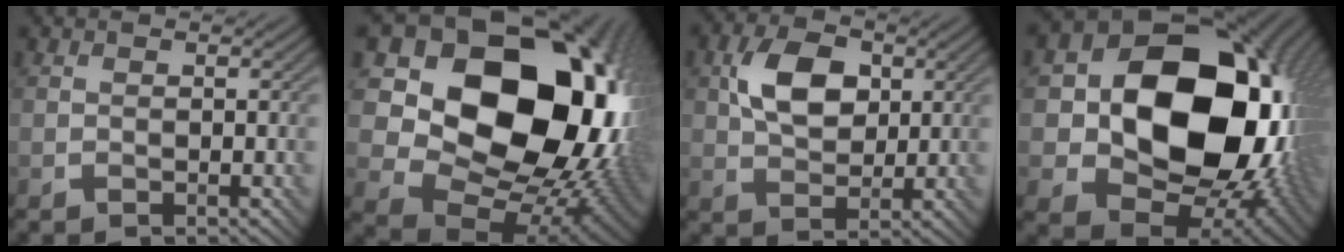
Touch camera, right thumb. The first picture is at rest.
{"total": 21.1, "force": [4.8, 16.2, 12.6], "torque": [-0.230, -0.023, 0.121]}
{"total": 7.4, "force": [1.8, 5.0, 5.2], "torque": [-0.105, 0.009, 0.031]}
{"total": 21.4, "force": [2.1, 16.3, 13.6], "torque": [-0.258, -0.043, 0.077]}